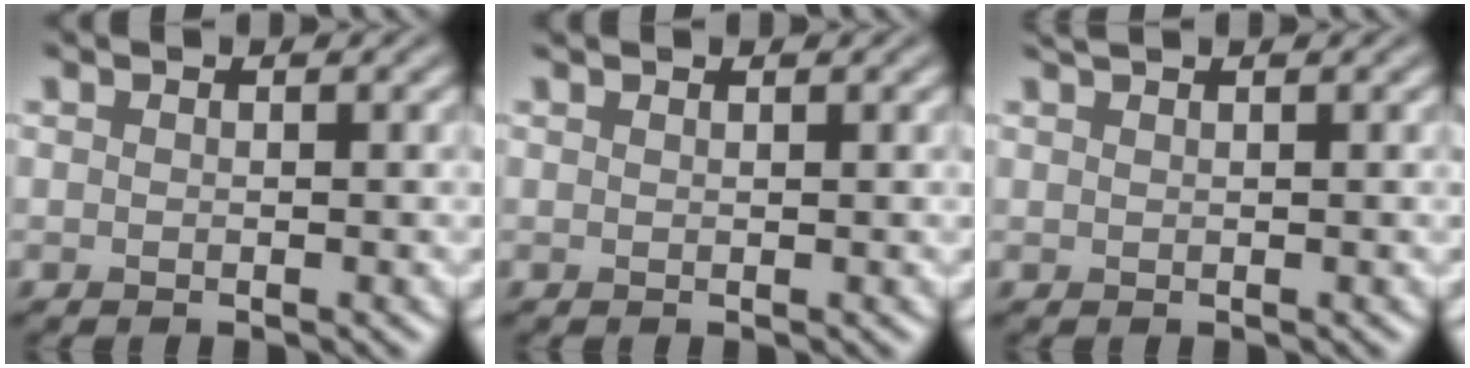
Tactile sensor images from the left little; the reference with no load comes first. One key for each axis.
{"total": 0.6, "fx": 0.6, "fy": -0.1, "fz": 0.2, "tx": -0.005, "ty": 0.003, "tz": 0.012}
{"total": 0.9, "fx": 0.9, "fy": -0.2, "fz": 0.2, "tx": -0.005, "ty": 0.004, "tz": 0.017}